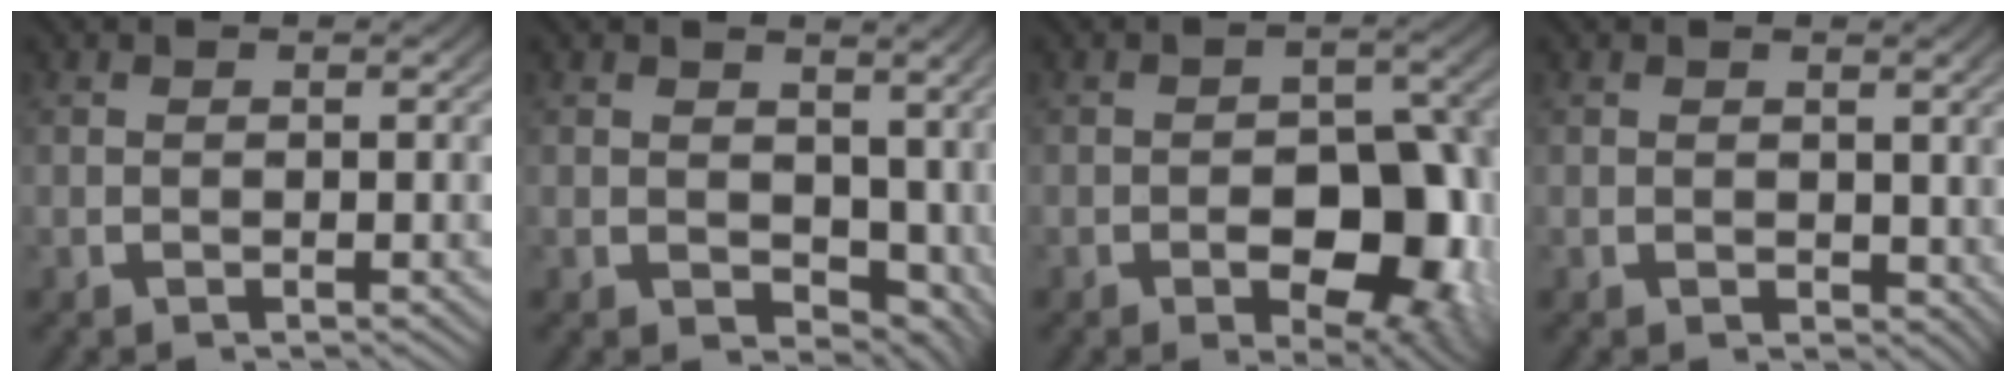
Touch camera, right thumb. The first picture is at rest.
{"total": 5.3, "force": [0.9, 4.2, 3.1], "torque": [-0.044, -0.024, 0.026]}
{"total": 10.2, "force": [-2.1, 6.1, 7.9], "torque": [-0.116, -0.047, -0.011]}
{"total": 1.2, "force": [0.4, 1.1, 0.4], "torque": [0.002, -0.007, 0.014]}